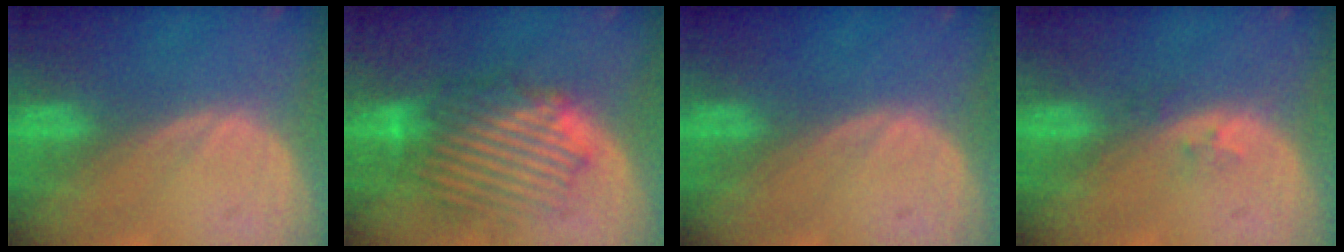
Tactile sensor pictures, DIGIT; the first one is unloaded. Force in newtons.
{"total": 8.9, "press": 8.6, "slide": 2.3}
{"total": 0.0}
{"total": 1.6, "press": 1.2, "slide": 1.0}